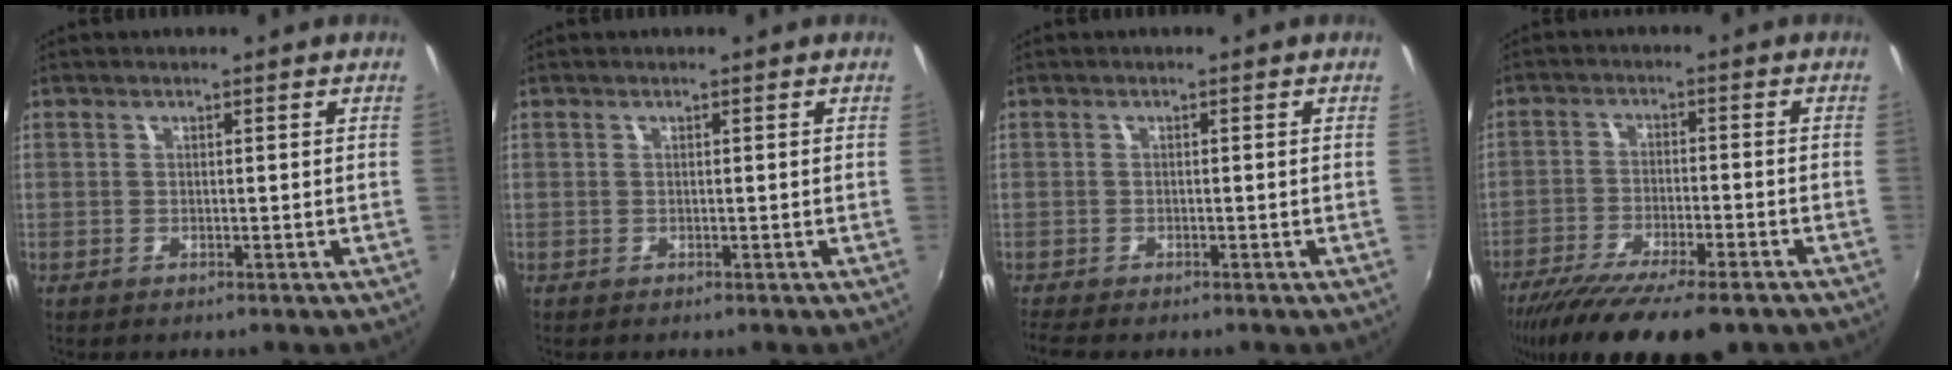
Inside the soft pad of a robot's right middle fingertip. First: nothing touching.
{"total": 0.0}
{"total": 3.6, "force": [-3.1, 0.7, 1.7], "torque": [-0.038, -0.022, -0.055]}
{"total": 16.8, "force": [-12.9, 3.8, 10.1], "torque": [-0.197, -0.053, -0.205]}